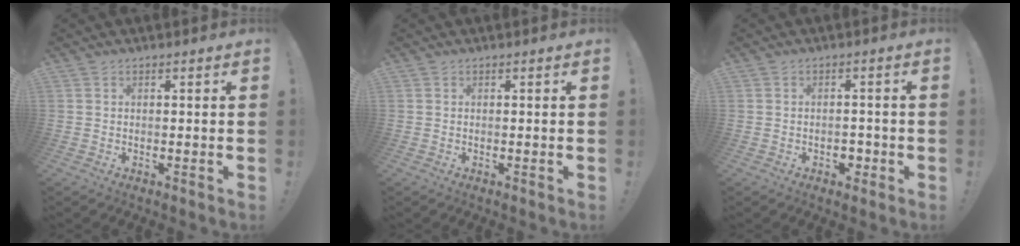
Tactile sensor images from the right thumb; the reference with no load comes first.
{"total": 0.0}
{"total": 3.1, "force": [-1.3, 2.5, 1.5], "torque": [-0.011, -0.001, -0.023]}